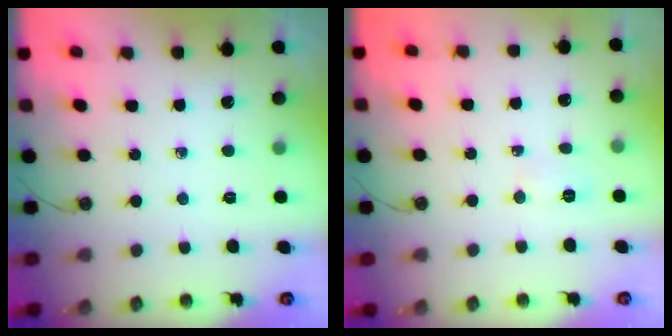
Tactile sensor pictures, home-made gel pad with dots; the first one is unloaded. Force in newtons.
{"total": 3.3, "press": 3.2, "slide": 0.9}